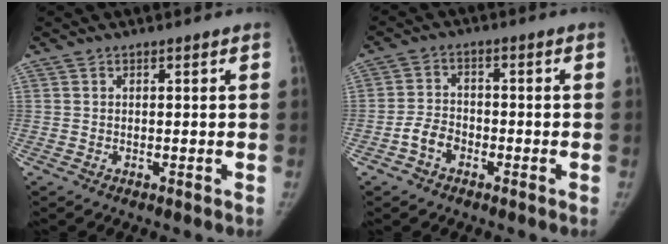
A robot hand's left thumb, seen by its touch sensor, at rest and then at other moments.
{"total": 4.6, "force": [-2.3, 3.3, 2.3], "torque": [-0.034, 0.021, -0.046]}